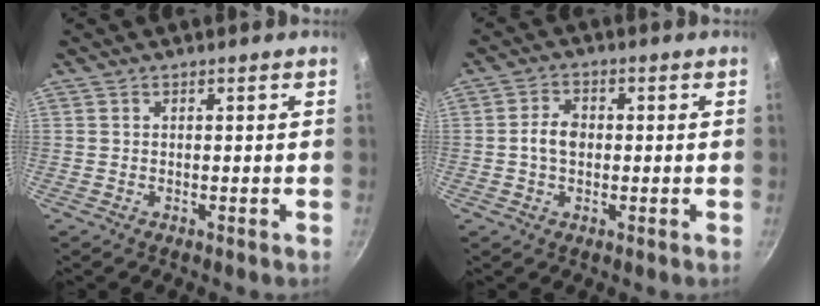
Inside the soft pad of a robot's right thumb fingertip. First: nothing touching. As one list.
[{"total": 4.6, "force": [-0.2, 3.3, 3.3], "torque": [-0.049, 0.014, -0.008]}]